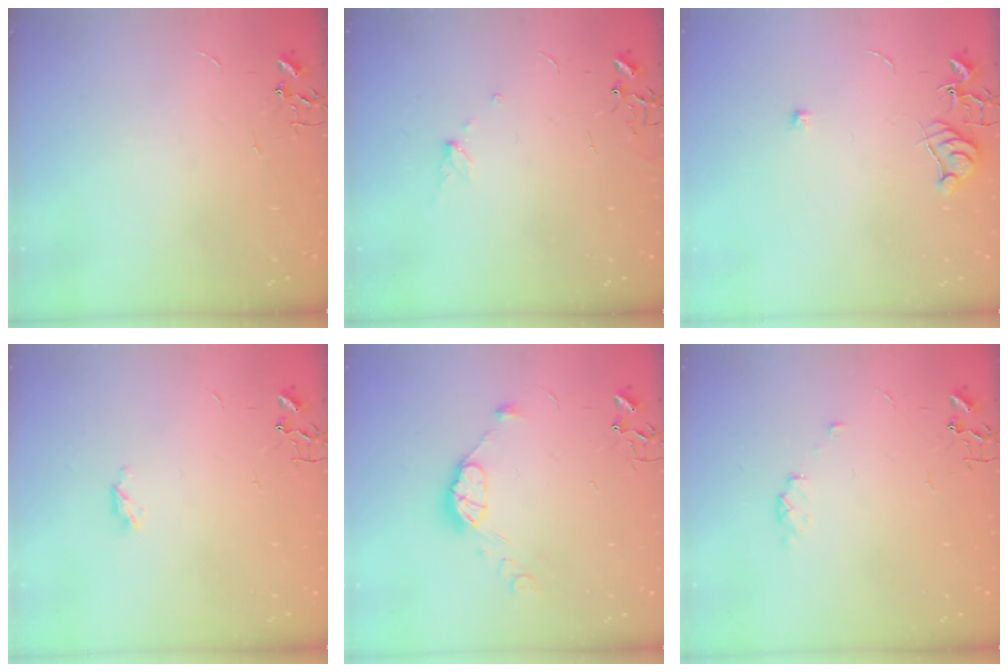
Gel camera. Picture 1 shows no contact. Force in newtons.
{"total": 4.5, "press": 4.4, "slide": 0.5}
{"total": 6.6, "press": 6.6, "slide": 0.7}
{"total": 3.9, "press": 3.9, "slide": 0.7}
{"total": 9.7, "press": 9.7, "slide": 0.7}
{"total": 4.1, "press": 4.0, "slide": 0.6}